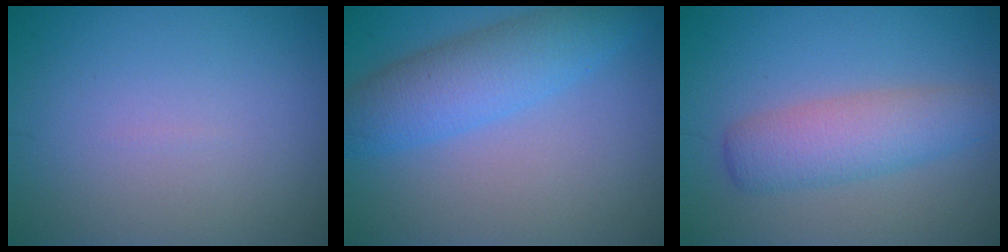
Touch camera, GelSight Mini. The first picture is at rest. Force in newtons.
{"total": 5.3, "press": 5.3, "slide": 0.1}
{"total": 4.2, "press": 4.2, "slide": 0.1}